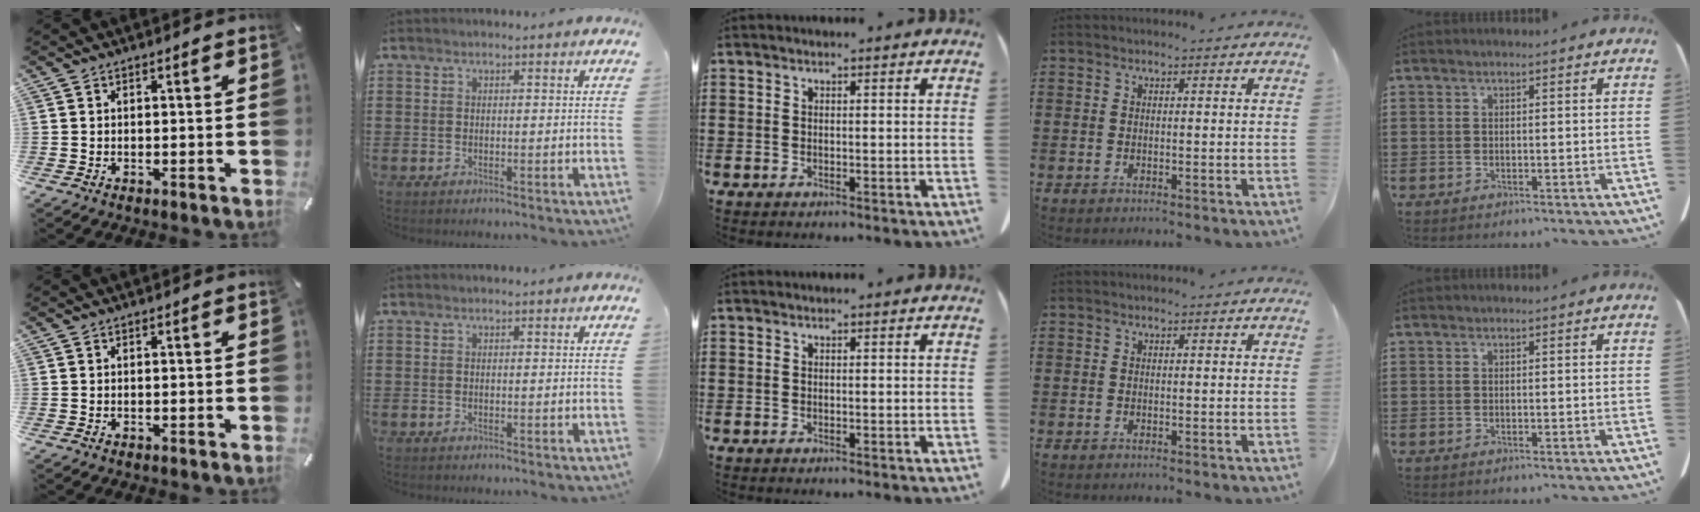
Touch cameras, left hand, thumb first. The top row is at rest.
{}